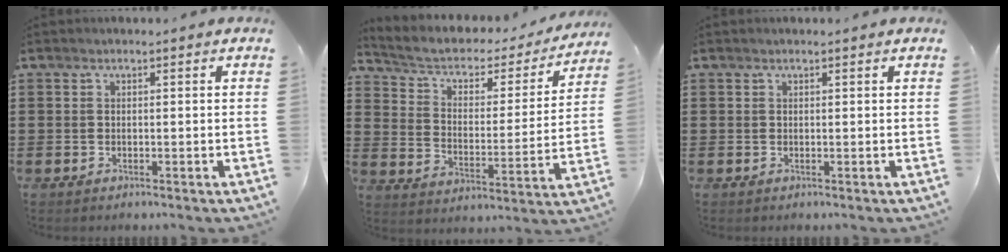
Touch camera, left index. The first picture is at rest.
{"total": 4.1, "force": [2.7, 2.3, 2.1], "torque": [-0.057, -0.017, 0.038]}
{"total": 0.0}